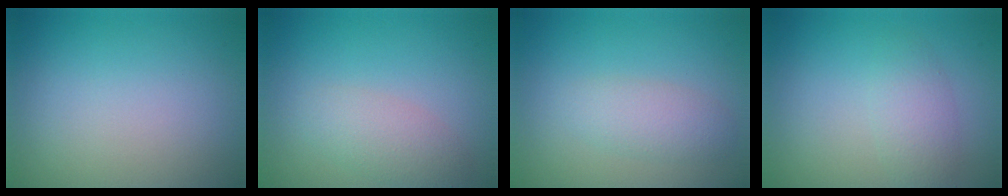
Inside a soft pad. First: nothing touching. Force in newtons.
{"total": 2.5, "press": 2.5, "slide": 0.1}
{"total": 2.2, "press": 2.2, "slide": 0.1}
{"total": 2.4, "press": 2.4, "slide": 0.1}